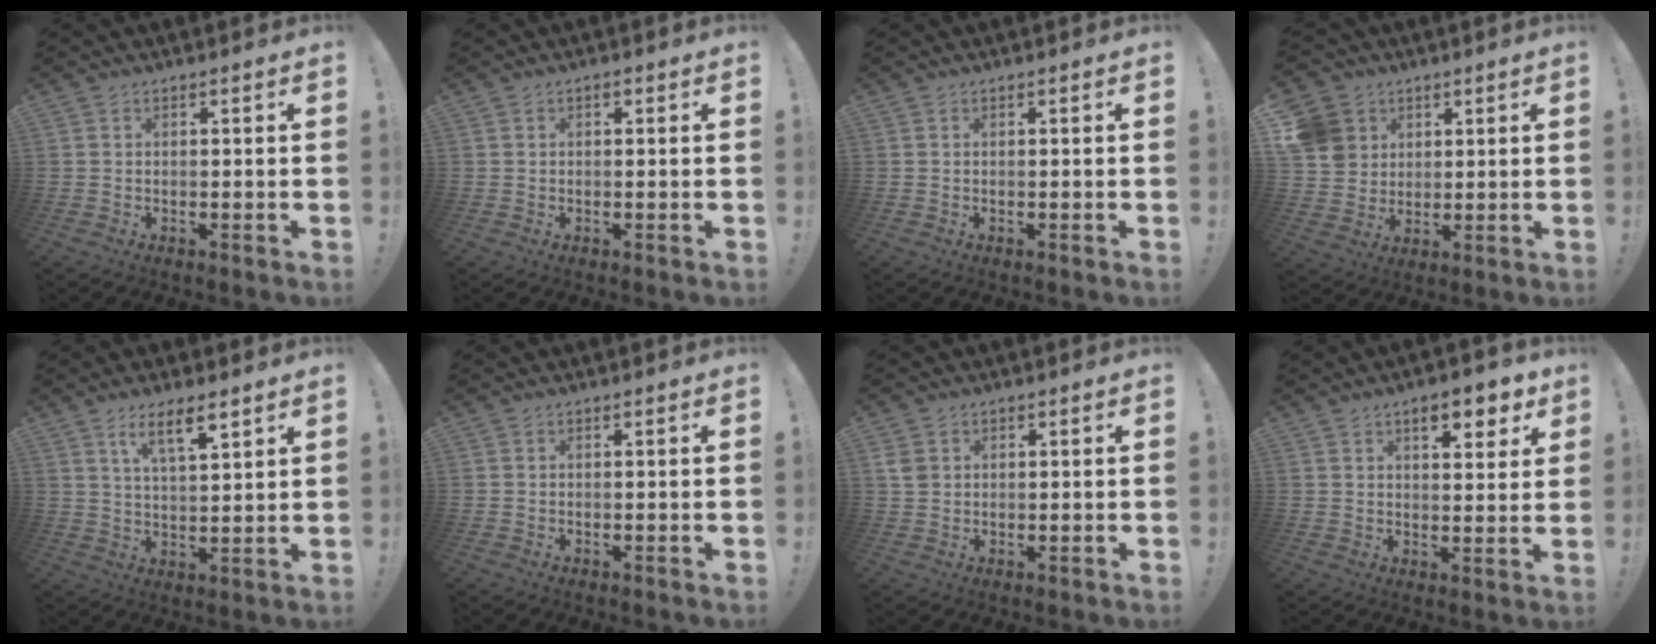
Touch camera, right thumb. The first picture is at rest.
{"total": 0.7, "force": [0.3, 0.5, 0.4], "torque": [-0.007, 0.001, 0.005]}
{"total": 0.0}
{"total": 10.5, "force": [4.0, 9.3, 2.9], "torque": [-0.053, -0.014, 0.086]}
{"total": 8.4, "force": [5.4, 2.0, 6.1], "torque": [-0.101, -0.026, 0.091]}
{"total": 0.0}
{"total": 3.2, "force": [1.2, 2.6, 1.6], "torque": [-0.018, 0.000, 0.023]}
{"total": 7.9, "force": [4.9, 2.9, 5.5], "torque": [-0.065, -0.024, 0.080]}